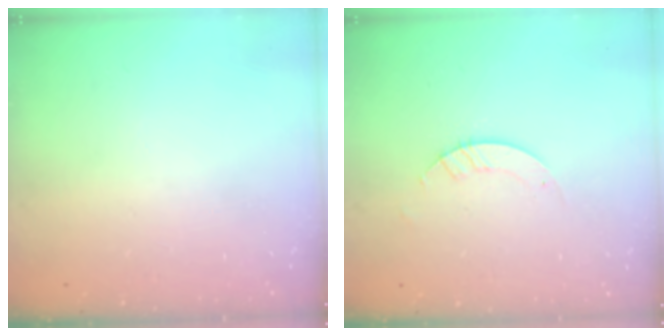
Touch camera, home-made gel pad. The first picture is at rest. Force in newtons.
{"total": 2.8, "press": 2.8, "slide": 0.2}